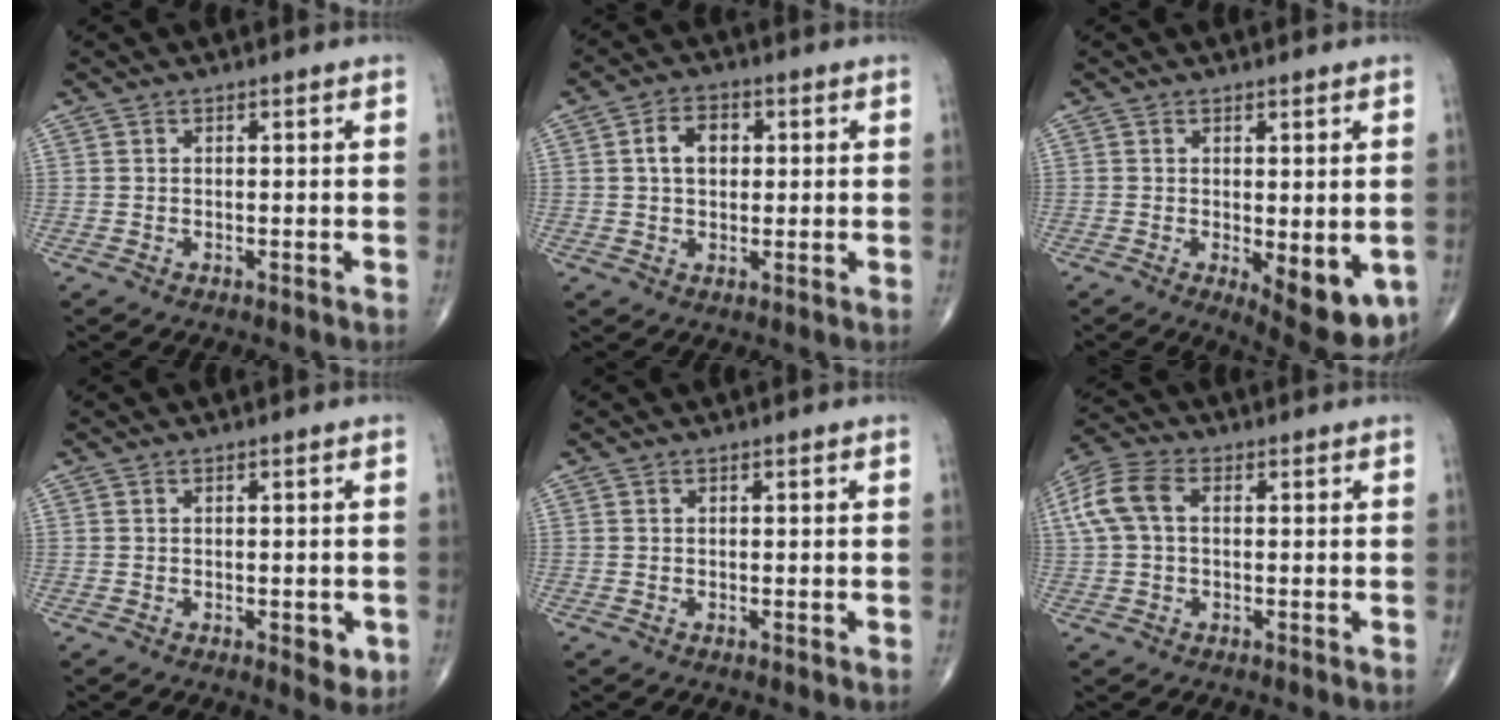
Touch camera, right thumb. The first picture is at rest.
{"total": 5.7, "force": [1.1, 3.9, 4.0], "torque": [-0.057, 0.010, 0.015]}
{"total": 9.9, "force": [-2.6, 3.7, 8.8], "torque": [-0.100, -0.022, -0.024]}
{"total": 3.1, "force": [-0.8, 1.3, 2.6], "torque": [-0.021, -0.005, -0.007]}
{"total": 0.0}
{"total": 8.3, "force": [1.2, 5.3, 6.3], "torque": [-0.150, 0.027, 0.021]}